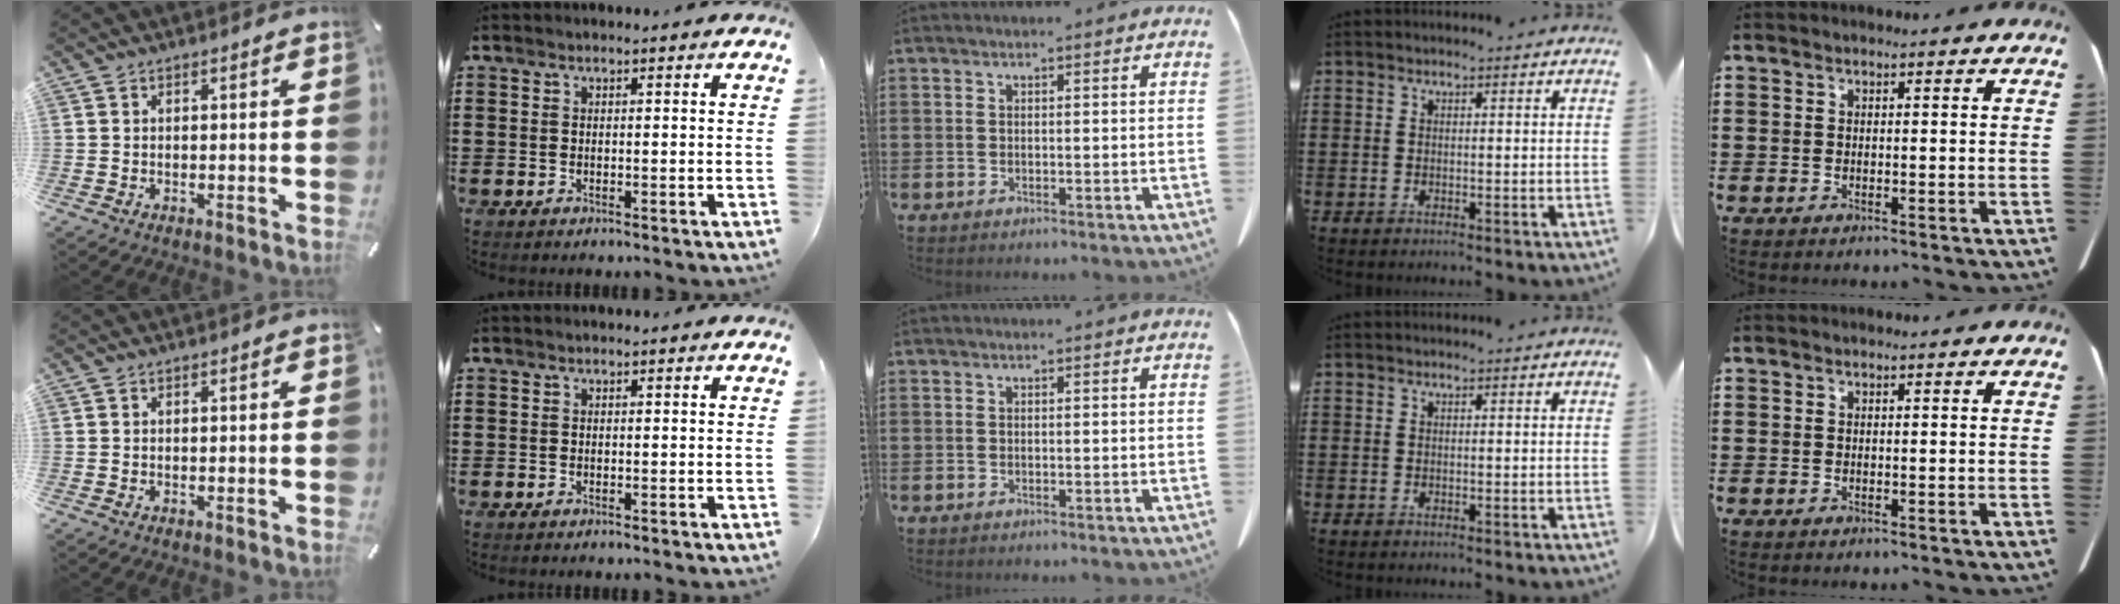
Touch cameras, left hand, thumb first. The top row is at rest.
{}